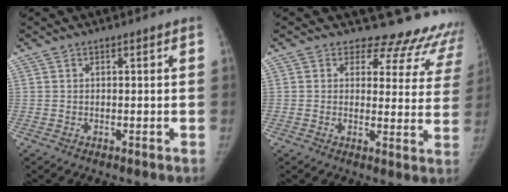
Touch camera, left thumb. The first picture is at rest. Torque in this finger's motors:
{"motor_torque": [-0.42, -0.10, -0.11, -0.30, -0.01]}